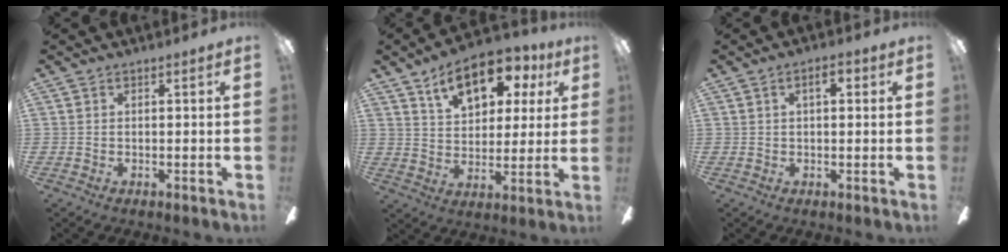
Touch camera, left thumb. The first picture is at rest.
{"total": 14.9, "force": [8.4, 8.4, 9.0], "torque": [-0.132, -0.025, 0.146]}
{"total": 3.7, "force": [1.5, 1.6, 3.0], "torque": [-0.038, -0.001, 0.018]}